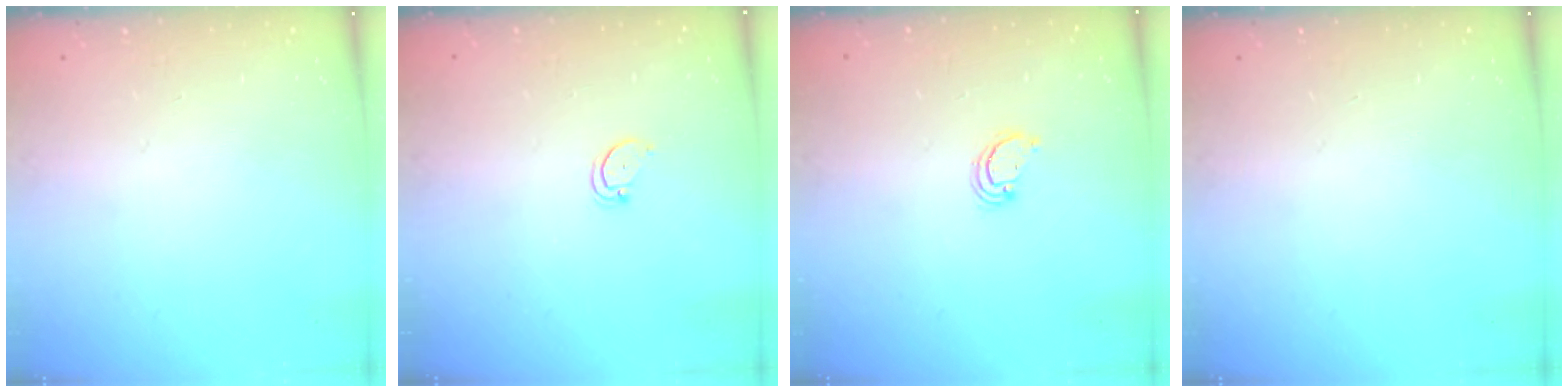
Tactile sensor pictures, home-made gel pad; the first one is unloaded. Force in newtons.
{"total": 2.7, "press": 2.7, "slide": 0.2}
{"total": 2.6, "press": 2.6, "slide": 0.2}
{"total": 0.0}